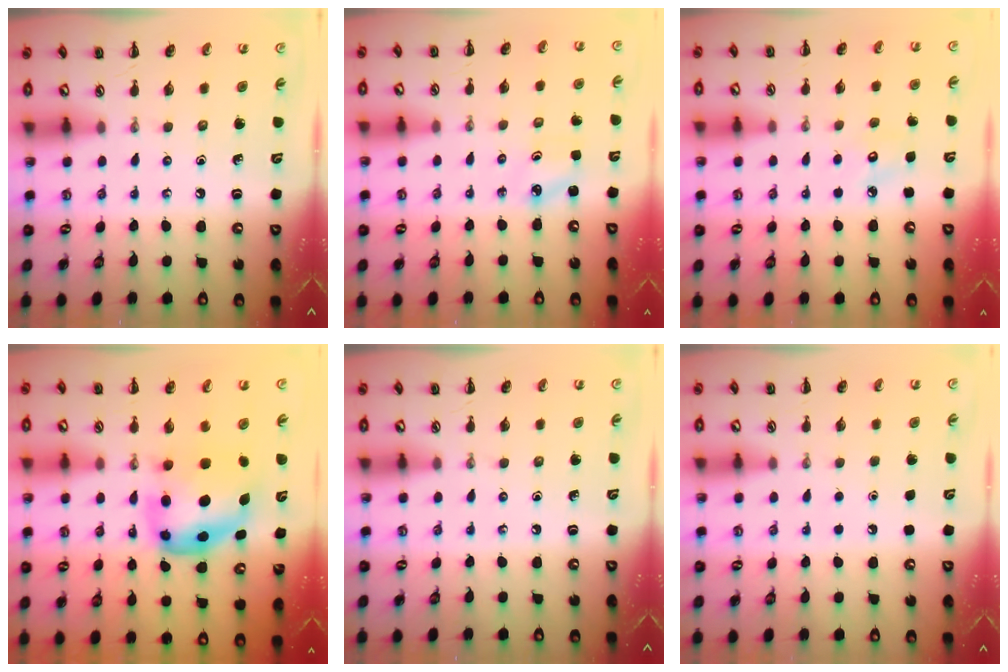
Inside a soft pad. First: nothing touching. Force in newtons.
{"total": 1.7, "press": 1.7, "slide": 0.2}
{"total": 3.9, "press": 3.8, "slide": 1.0}
{"total": 6.6, "press": 6.4, "slide": 1.5}
{"total": 0.0}
{"total": 1.7, "press": 1.7, "slide": 0.1}